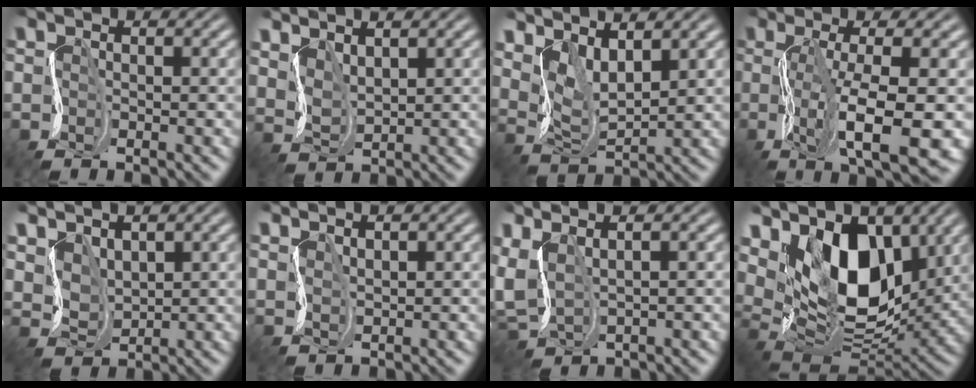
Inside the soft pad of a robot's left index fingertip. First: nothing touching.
{"total": 3.1, "force": [2.8, 1.1, 0.6], "torque": [-0.025, 0.005, 0.065]}
{"total": 4.5, "force": [3.2, 1.9, 2.5], "torque": [-0.061, 0.000, 0.069]}
{"total": 8.9, "force": [-1.9, 2.5, 8.4], "torque": [-0.145, -0.007, -0.027]}
{"total": 3.4, "force": [2.8, 1.8, 0.7], "torque": [-0.031, 0.003, 0.063]}
{"total": 2.1, "force": [2.1, 0.2, -0.3], "torque": [0.004, 0.003, 0.046]}
{"total": 4.8, "force": [3.1, 2.2, 2.9], "torque": [-0.082, 0.023, 0.061]}
{"total": 12.2, "force": [5.8, 7.1, 8.1], "torque": [-0.136, 0.007, 0.096]}